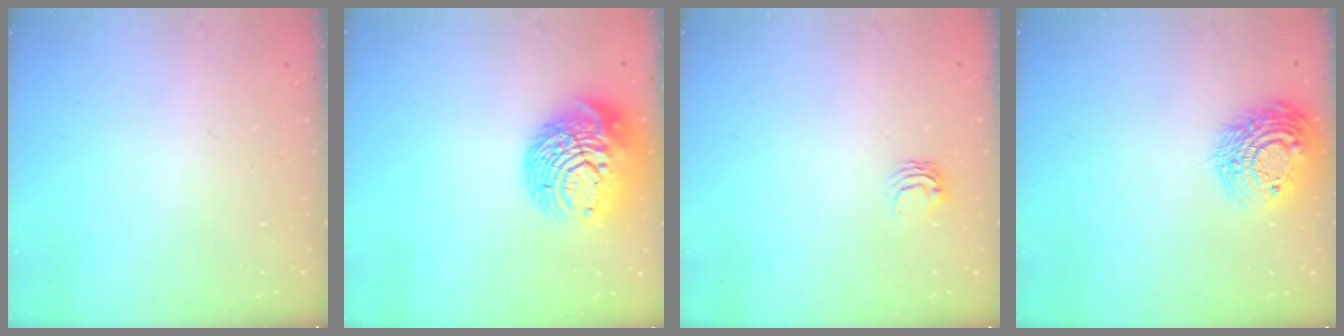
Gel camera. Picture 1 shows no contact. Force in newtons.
{"total": 16.8, "press": 16.7, "slide": 1.8}
{"total": 4.9, "press": 4.9, "slide": 0.3}
{"total": 14.9, "press": 14.9, "slide": 0.9}